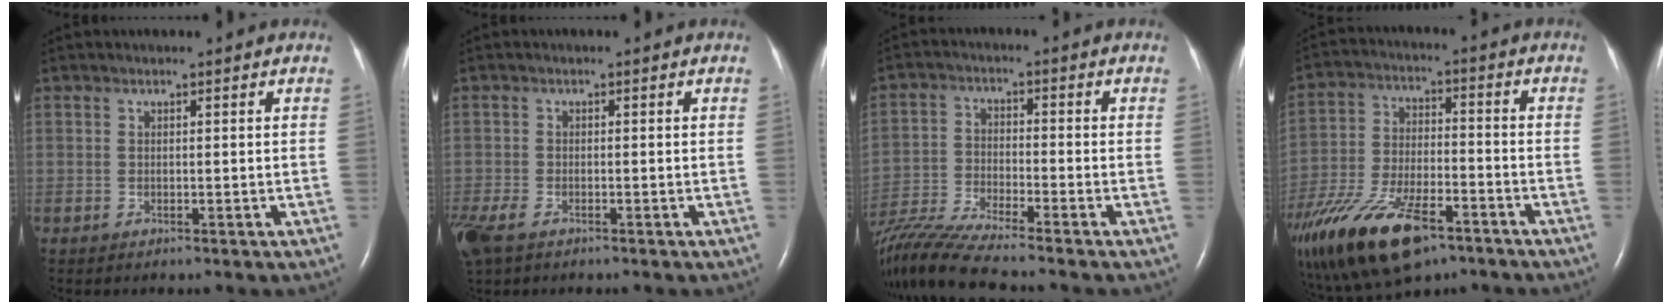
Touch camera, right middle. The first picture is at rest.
{"total": 6.3, "force": [-4.0, 3.0, 3.8], "torque": [-0.101, -0.017, -0.073]}
{"total": 11.7, "force": [-10.6, -1.6, 4.6], "torque": [-0.089, -0.019, -0.196]}
{"total": 21.7, "force": [-13.8, 8.7, 14.3], "torque": [-0.318, -0.026, -0.242]}